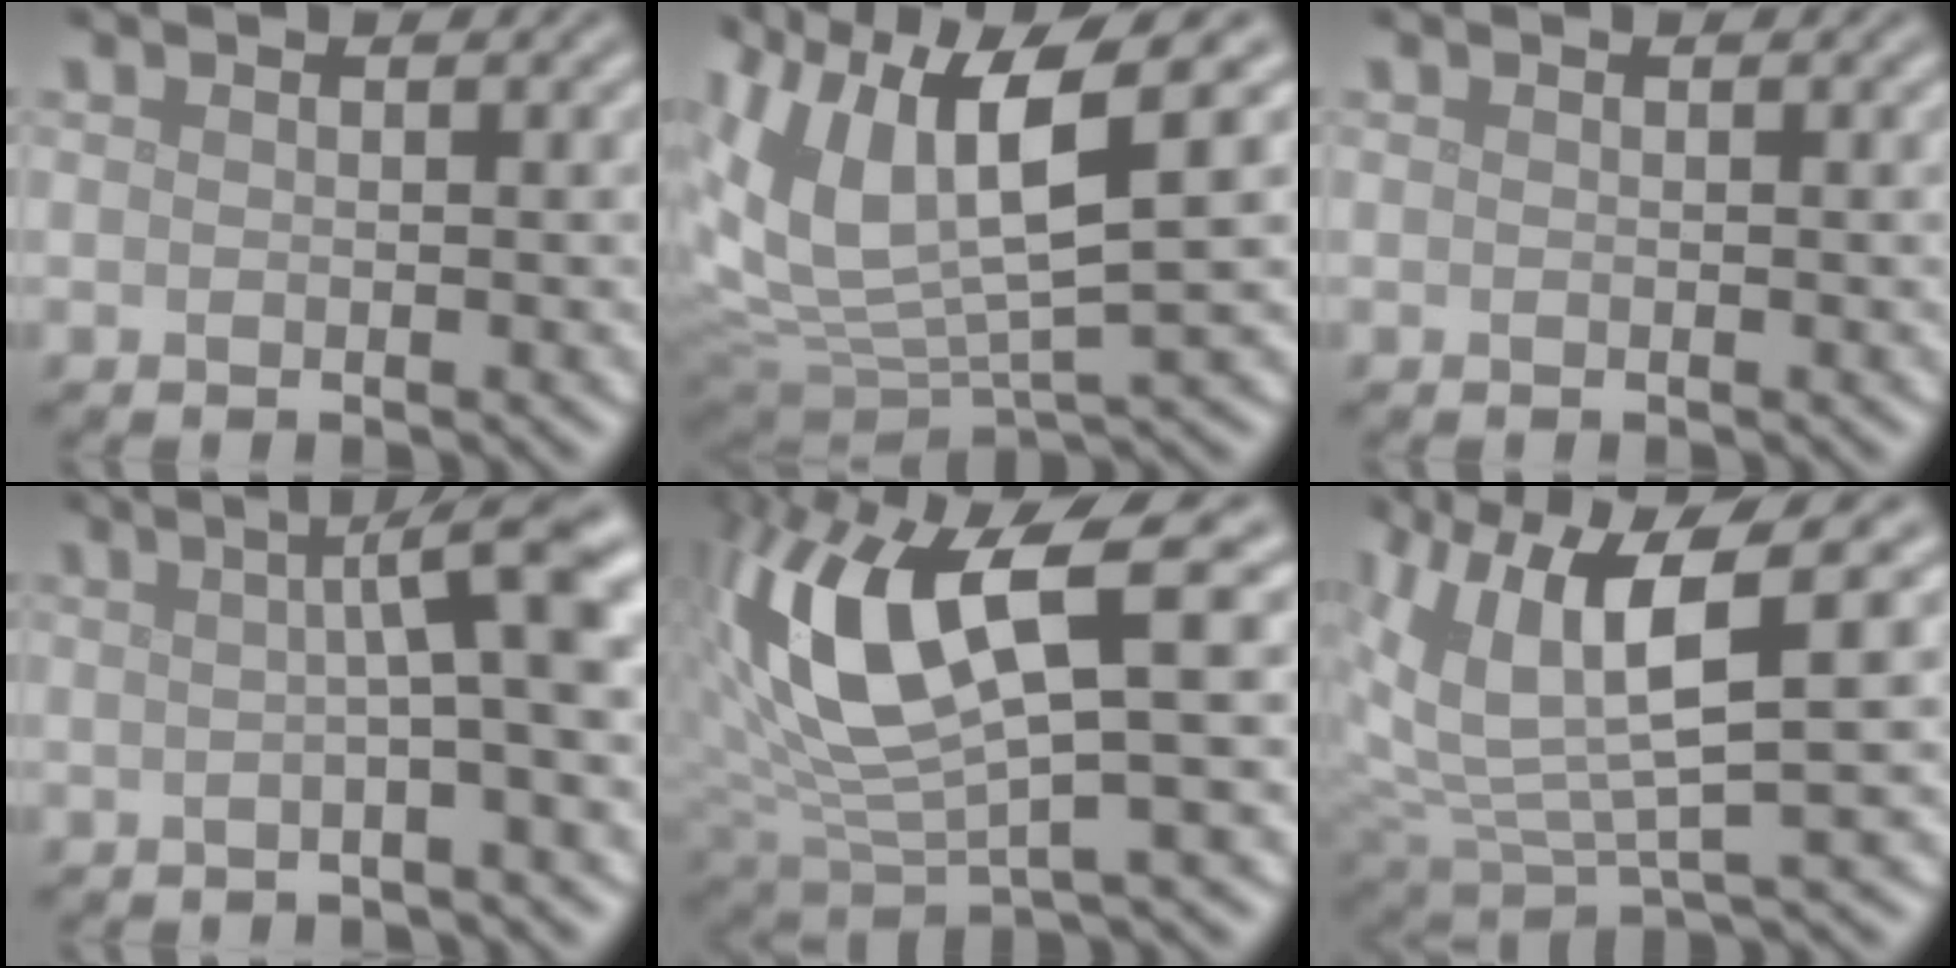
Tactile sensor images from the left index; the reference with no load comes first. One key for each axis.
{"total": 10.7, "fx": 3.2, "fy": 4.3, "fz": 9.2, "tx": -0.209, "ty": -0.013, "tz": 0.069}
{"total": 0.0}
{"total": 7.1, "fx": 1.1, "fy": 1.2, "fz": 6.9, "tx": -0.084, "ty": 0.018, "tz": 0.008}
{"total": 10.4, "fx": 2.6, "fy": 3.6, "fz": 9.4, "tx": -0.195, "ty": 0.002, "tz": 0.052}
{"total": 8.6, "fx": 3.2, "fy": 2.7, "fz": 7.6, "tx": -0.166, "ty": -0.001, "tz": 0.063}